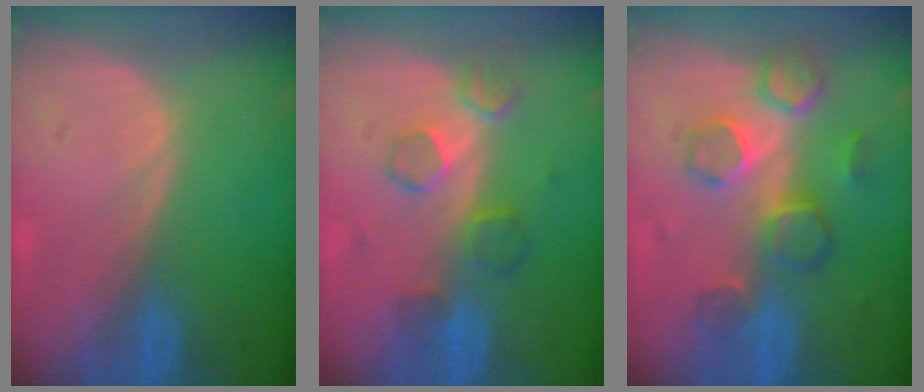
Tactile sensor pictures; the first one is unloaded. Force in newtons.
{"total": 5.2, "press": 4.9, "slide": 1.5}
{"total": 8.6, "press": 7.5, "slide": 4.2}